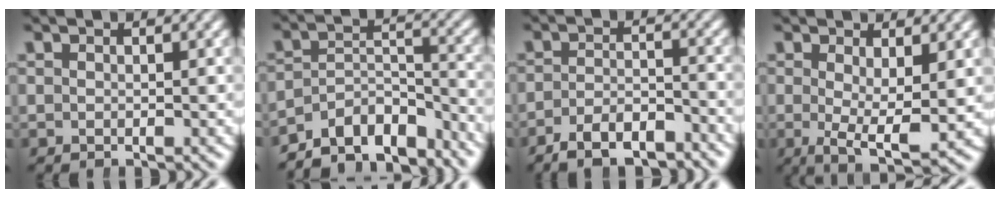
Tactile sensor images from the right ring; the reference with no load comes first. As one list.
[{"total": 10.7, "force": [-8.2, 5.0, 4.7], "torque": [-0.078, -0.039, -0.122]}, {"total": 5.2, "force": [-4.6, 1.6, 1.9], "torque": [-0.027, -0.017, -0.073]}, {"total": 5.1, "force": [-1.6, 1.9, 4.4], "torque": [-0.080, -0.045, -0.008]}]